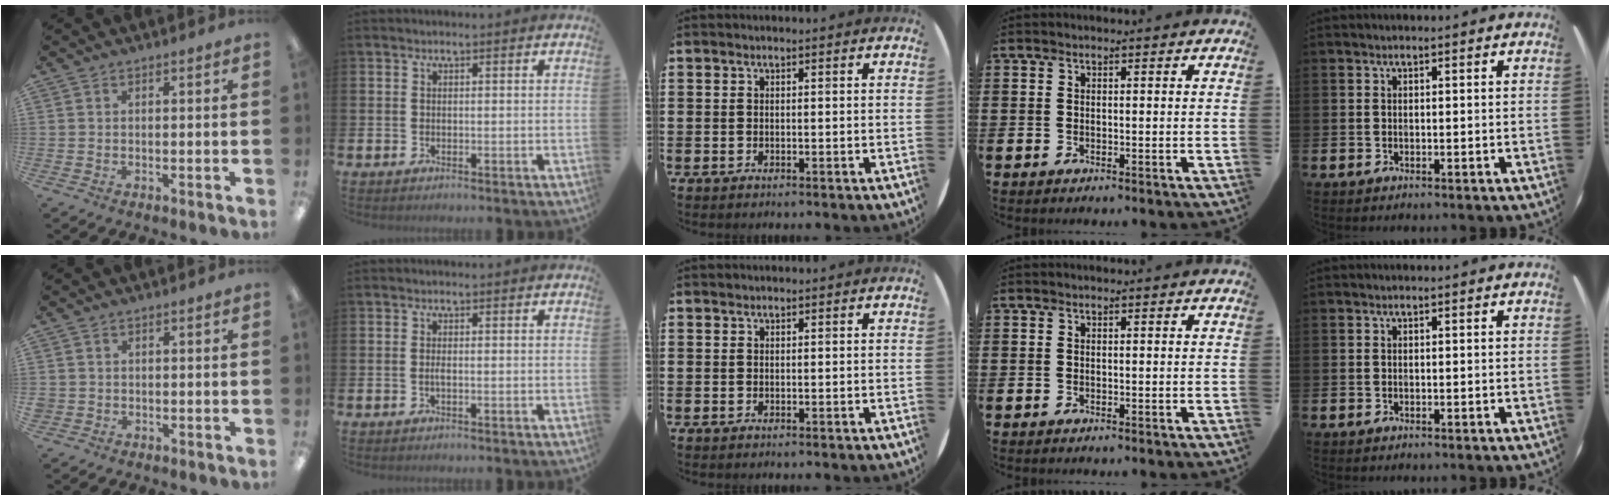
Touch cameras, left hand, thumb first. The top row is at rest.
{"thumb": {"total": 1.2, "force": [0.2, 1.2, 0.1], "torque": [-0.003, 0.004, 0.001]}, "index": {"total": 0.7, "force": [-0.2, 0.1, 0.7], "torque": [-0.017, -0.001, -0.002]}}